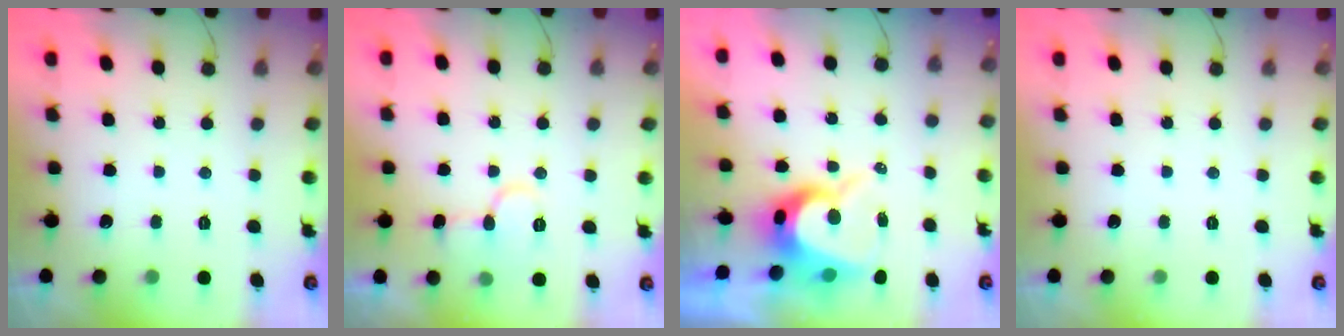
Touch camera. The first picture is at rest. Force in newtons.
{"total": 7.9, "press": 7.9, "slide": 0.8}
{"total": 9.7, "press": 9.6, "slide": 0.8}
{"total": 0.0}